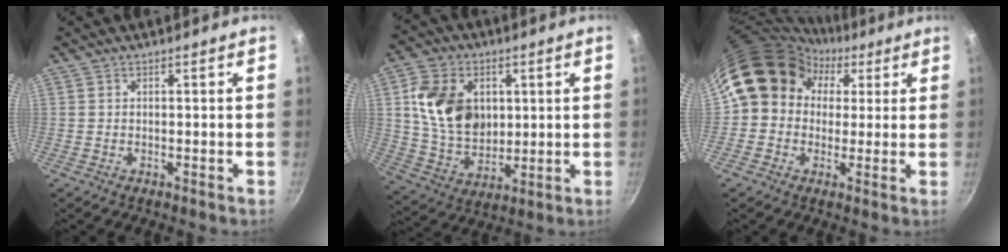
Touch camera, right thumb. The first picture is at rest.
{"total": 15.7, "force": [3.2, 11.8, 9.8], "torque": [-0.153, -0.006, 0.063]}
{"total": 13.7, "force": [3.5, 11.9, 5.9], "torque": [-0.068, 0.029, 0.042]}